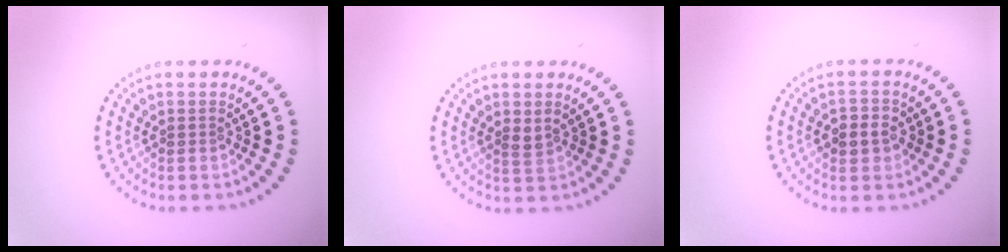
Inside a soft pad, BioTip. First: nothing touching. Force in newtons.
{"total": 0.8, "press": 0.8, "slide": 0.3}
{"total": 2.4, "press": 2.4, "slide": 0.3}